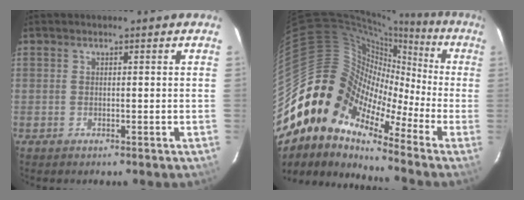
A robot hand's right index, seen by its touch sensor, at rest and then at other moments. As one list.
[{"total": 11.6, "force": [-5.4, 8.9, 5.1], "torque": [-0.070, 0.012, -0.133]}]